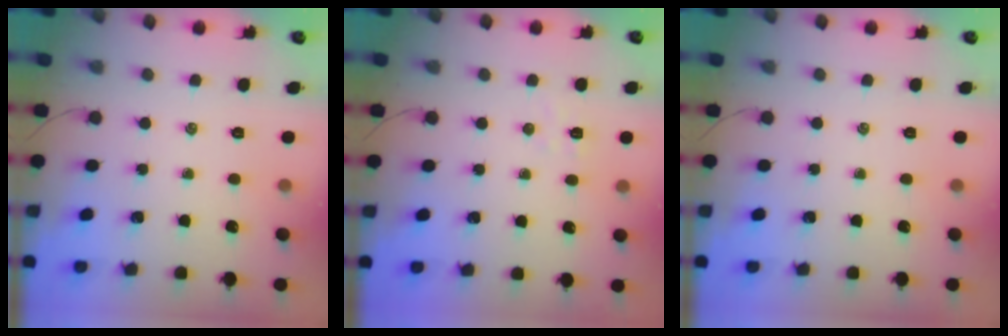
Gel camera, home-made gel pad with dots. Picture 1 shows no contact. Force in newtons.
{"total": 4.5, "press": 4.4, "slide": 1.1}
{"total": 0.0}